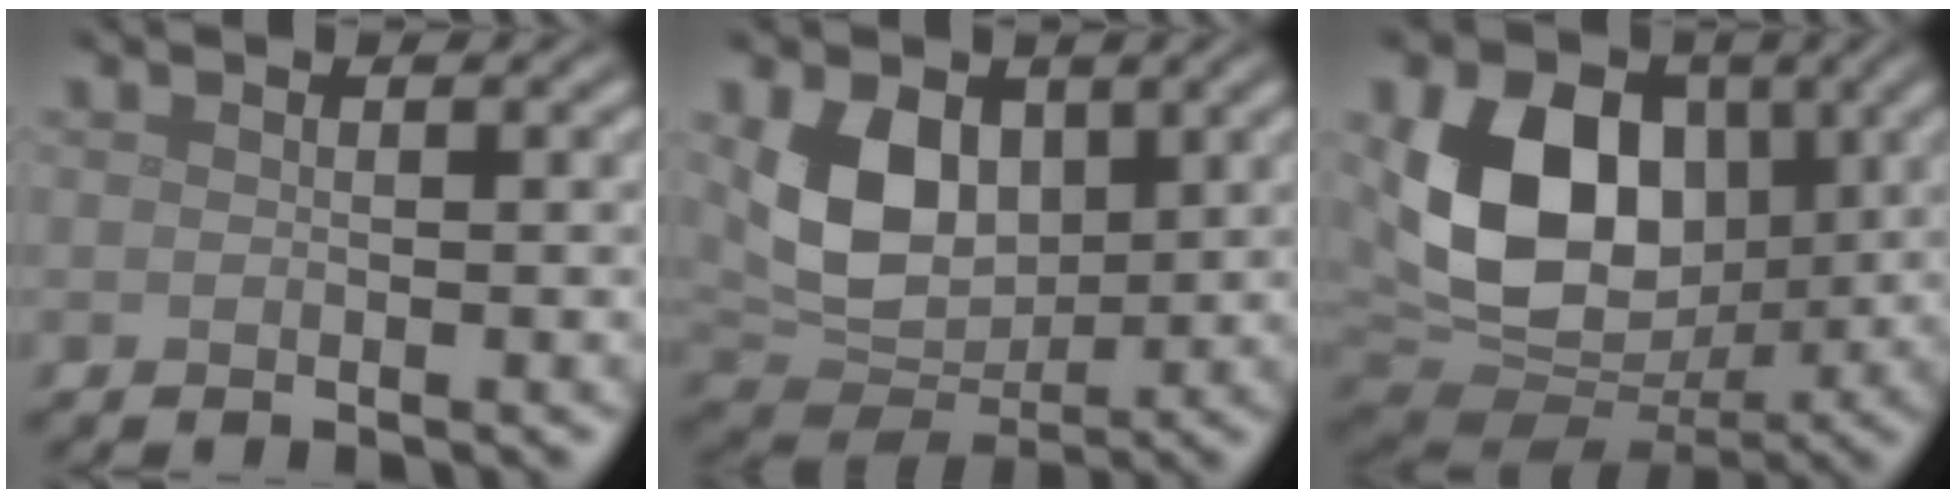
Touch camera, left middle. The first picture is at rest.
{"total": 6.9, "force": [1.7, 4.7, 4.7], "torque": [-0.093, -0.009, 0.037]}
{"total": 12.4, "force": [1.8, 9.0, 8.2], "torque": [-0.148, -0.010, 0.033]}